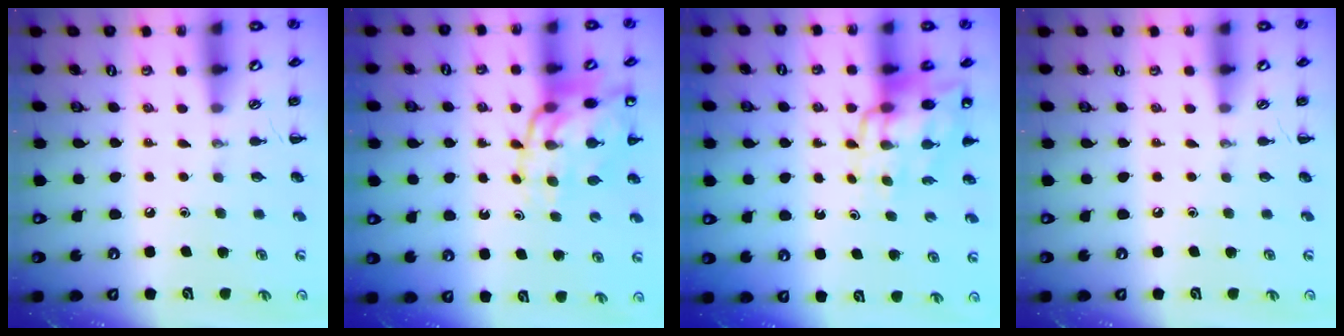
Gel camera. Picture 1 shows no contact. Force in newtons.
{"total": 14.7, "press": 14.3, "slide": 3.2}
{"total": 13.6, "press": 13.2, "slide": 3.4}
{"total": 0.0}